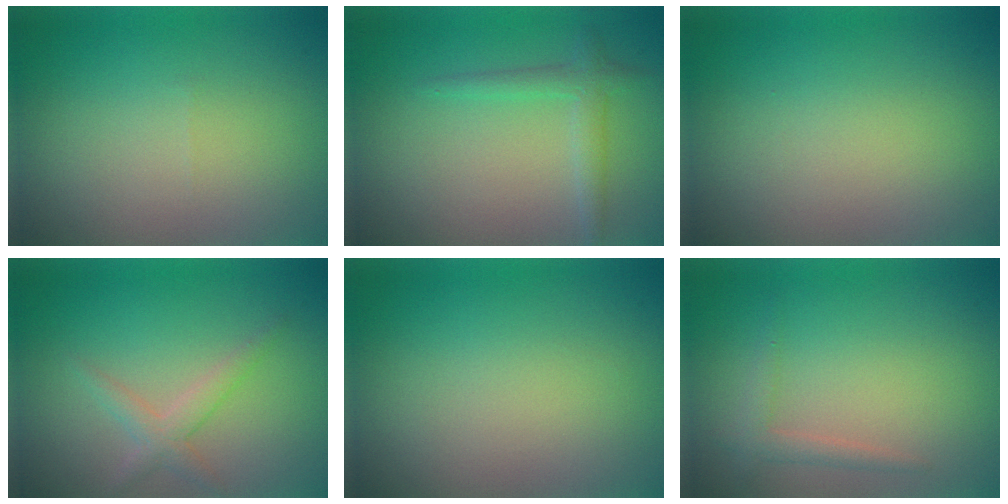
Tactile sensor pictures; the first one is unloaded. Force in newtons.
{"total": 1.9, "press": 1.9, "slide": 0.1}
{"total": 0.0}
{"total": 2.0, "press": 2.0, "slide": 0.1}
{"total": 0.0}
{"total": 1.5, "press": 1.4, "slide": 0.1}